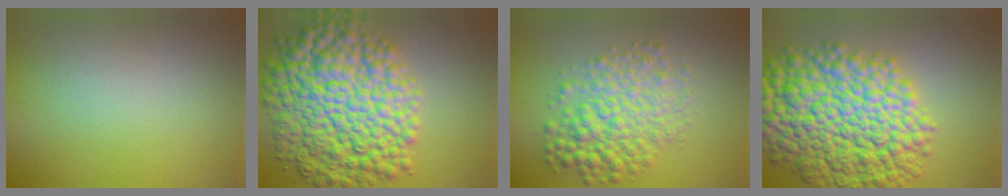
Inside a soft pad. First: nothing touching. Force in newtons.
{"total": 13.2, "press": 13.2, "slide": 0.1}
{"total": 6.1, "press": 6.1, "slide": 0.0}
{"total": 13.4, "press": 13.4, "slide": 0.2}